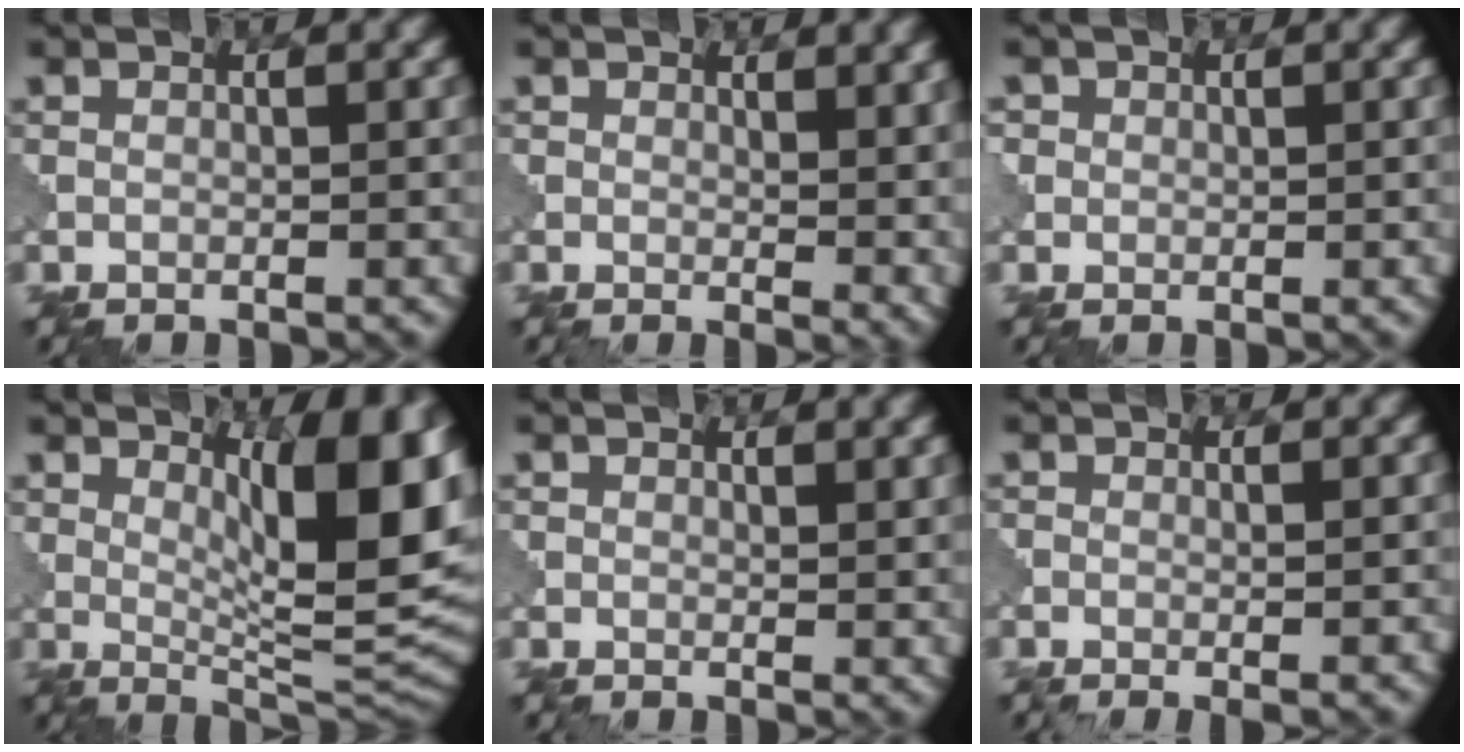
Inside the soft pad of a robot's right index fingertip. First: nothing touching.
{"total": 5.3, "force": [2.0, 2.6, 4.1], "torque": [-0.033, -0.003, 0.036]}
{"total": 1.1, "force": [0.4, 0.9, -0.5], "torque": [0.012, -0.002, 0.008]}
{"total": 10.9, "force": [2.9, 3.7, 9.8], "torque": [-0.112, -0.006, 0.049]}
{"total": 2.2, "force": [1.4, 0.9, 1.5], "torque": [-0.014, 0.003, 0.021]}
{"total": 1.7, "force": [0.0, 0.8, 1.5], "torque": [-0.003, 0.011, -0.012]}